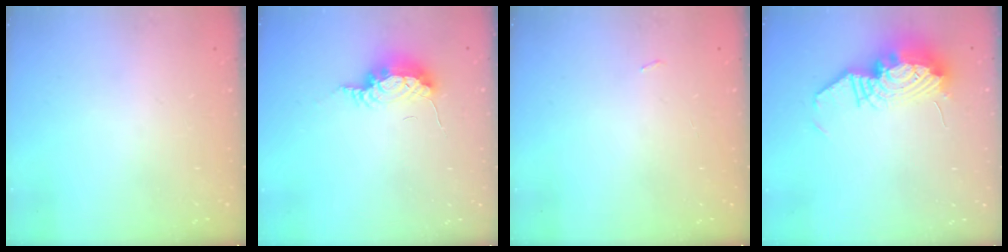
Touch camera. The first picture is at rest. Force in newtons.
{"total": 12.0, "press": 9.0, "slide": 8.0}
{"total": 2.8, "press": 2.4, "slide": 1.4}
{"total": 15.1, "press": 15.1, "slide": 1.3}